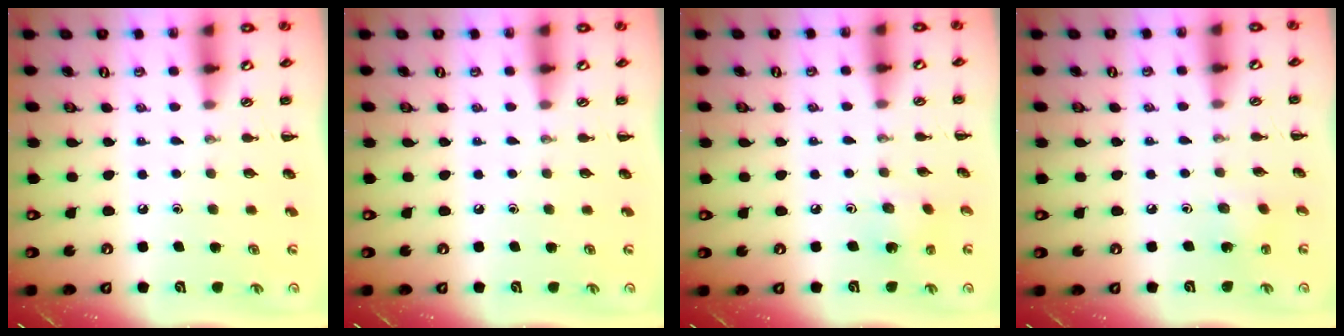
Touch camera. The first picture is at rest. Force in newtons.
{"total": 0.0}
{"total": 2.4, "press": 2.2, "slide": 0.8}
{"total": 2.2, "press": 2.0, "slide": 0.7}